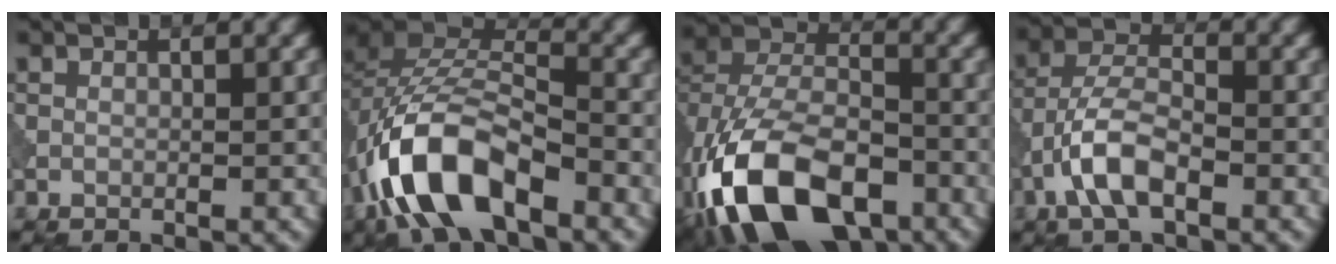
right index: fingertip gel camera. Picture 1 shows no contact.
{"total": 10.8, "force": [-5.5, 5.3, 7.7], "torque": [-0.147, 0.007, -0.106]}
{"total": 16.3, "force": [-8.2, 9.0, 10.7], "torque": [-0.228, -0.023, -0.151]}
{"total": 5.6, "force": [-2.7, 2.4, 4.3], "torque": [-0.085, 0.007, -0.058]}